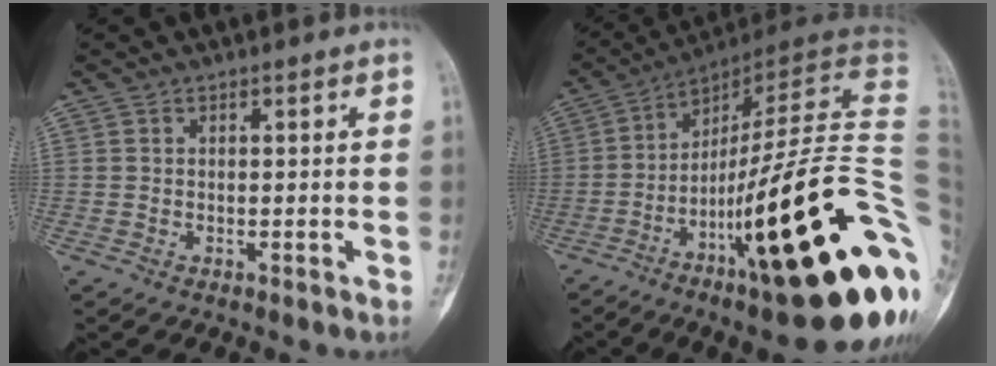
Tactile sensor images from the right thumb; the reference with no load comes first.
{"total": 33.3, "force": [-9.5, 5.5, 31.4], "torque": [-0.379, 0.036, -0.152]}